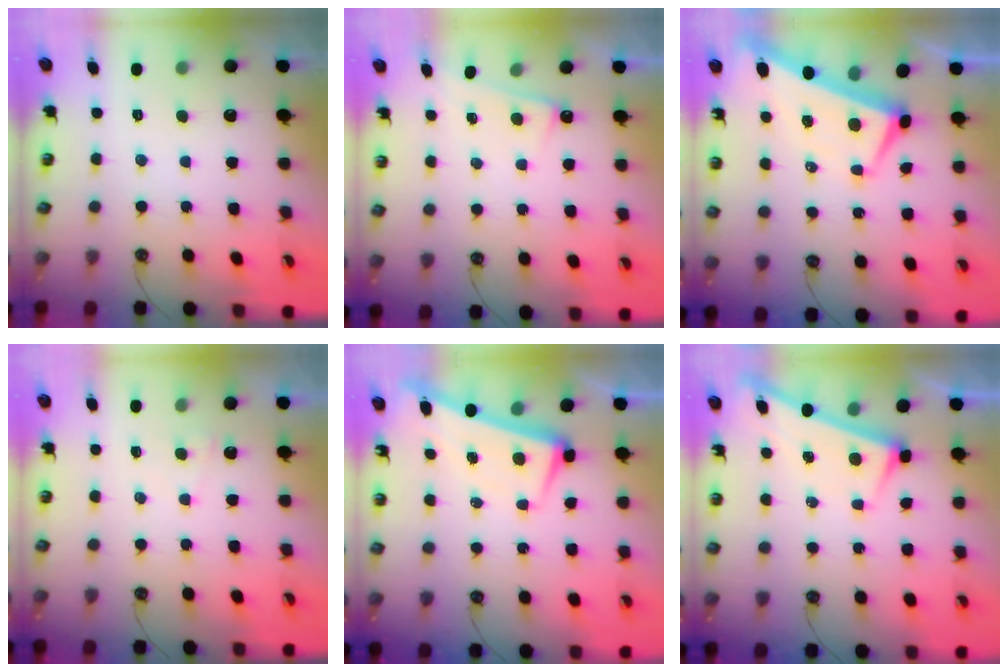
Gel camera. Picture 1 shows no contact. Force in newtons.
{"total": 2.5, "press": 2.5, "slide": 0.3}
{"total": 4.4, "press": 4.3, "slide": 1.1}
{"total": 1.4, "press": 1.3, "slide": 0.3}
{"total": 2.1, "press": 1.3, "slide": 1.7}
{"total": 3.0, "press": 3.0, "slide": 0.2}